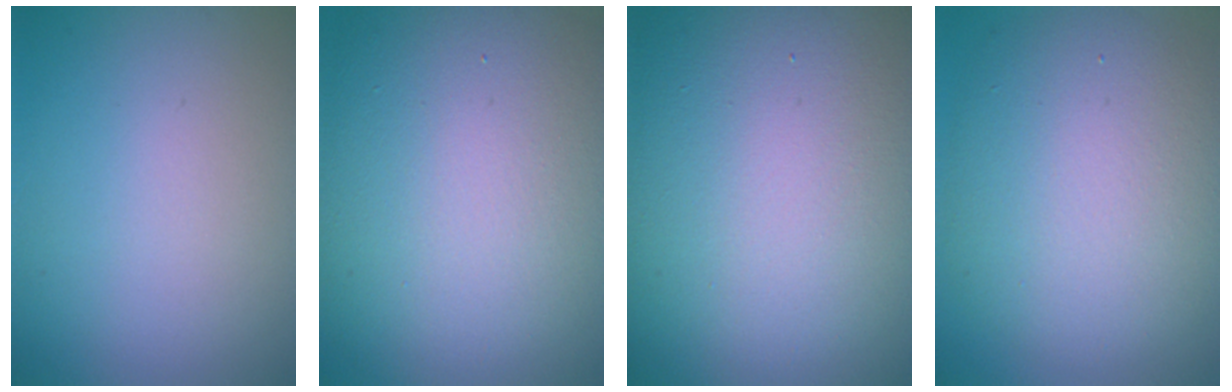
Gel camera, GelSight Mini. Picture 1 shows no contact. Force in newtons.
{"total": 17.9, "press": 17.8, "slide": 1.2}
{"total": 27.9, "press": 27.8, "slide": 1.4}
{"total": 10.3, "press": 10.3, "slide": 0.5}